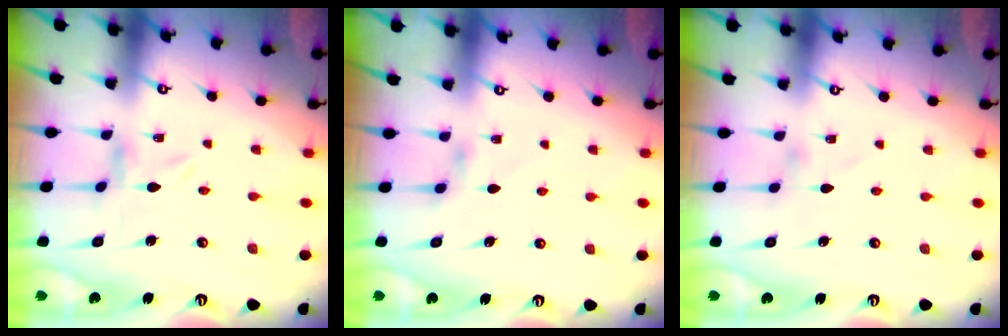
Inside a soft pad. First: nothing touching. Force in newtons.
{"total": 2.6, "press": 2.5, "slide": 0.6}
{"total": 0.0}